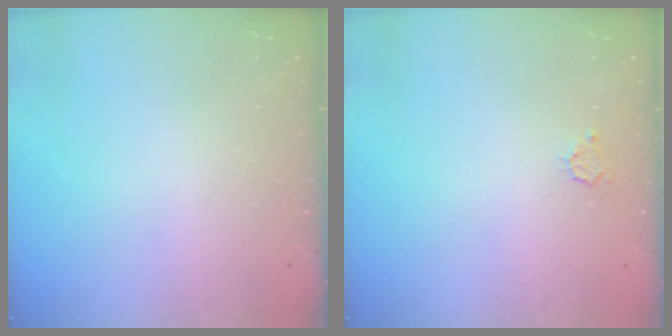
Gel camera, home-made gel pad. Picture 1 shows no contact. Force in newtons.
{"total": 3.0, "press": 3.0, "slide": 0.4}